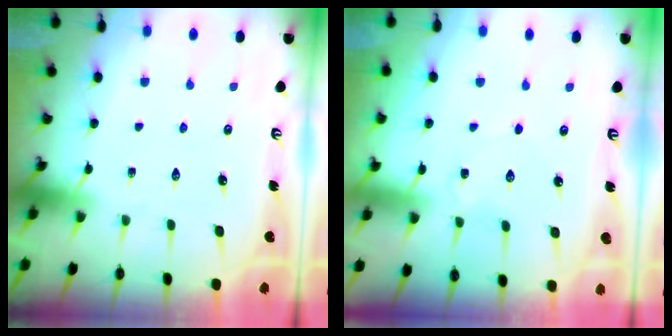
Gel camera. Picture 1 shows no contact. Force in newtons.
{"total": 2.2, "press": 2.2, "slide": 0.2}